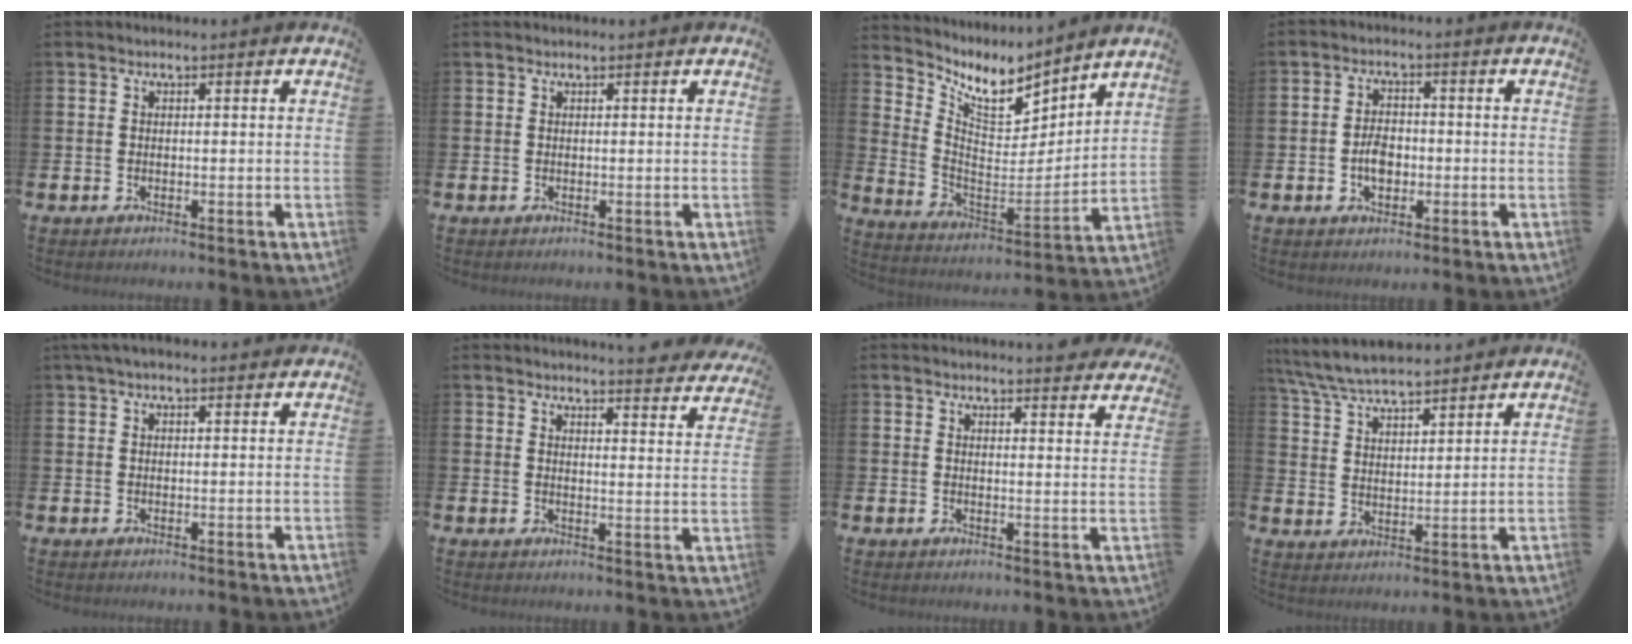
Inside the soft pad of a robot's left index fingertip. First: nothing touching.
{"total": 0.0}
{"total": 8.4, "force": [7.7, 2.7, 2.1], "torque": [-0.078, -0.064, 0.137]}
{"total": 3.6, "force": [-0.8, 2.4, 2.6], "torque": [-0.032, -0.002, -0.018]}
{"total": 2.1, "force": [1.6, 0.5, 1.2], "torque": [-0.022, 0.004, 0.029]}
{"total": 4.5, "force": [4.4, -0.2, 0.4], "torque": [-0.008, -0.032, 0.077]}
{"total": 3.5, "force": [3.5, -0.1, 0.0], "torque": [0.005, -0.024, 0.060]}
{"total": 6.7, "force": [6.5, 1.0, 1.6], "torque": [-0.057, -0.027, 0.119]}